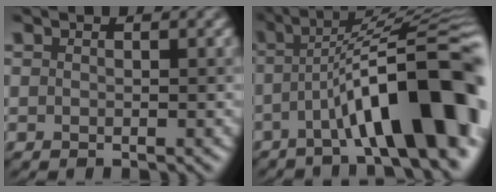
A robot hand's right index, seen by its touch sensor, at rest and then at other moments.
{"total": 13.2, "force": [-4.2, 2.7, 12.2], "torque": [-0.171, 0.023, -0.052]}